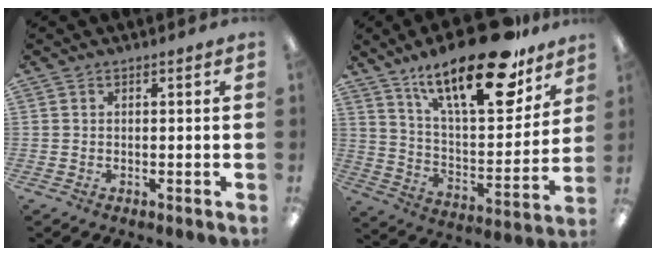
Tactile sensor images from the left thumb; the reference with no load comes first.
{"total": 25.5, "force": [17.9, 8.3, 16.2], "torque": [-0.249, -0.108, 0.294]}